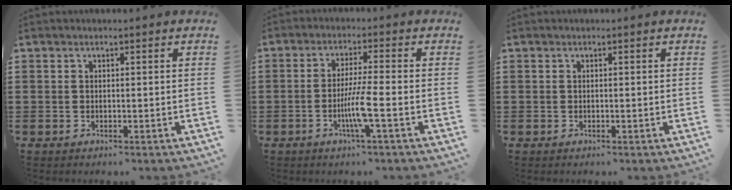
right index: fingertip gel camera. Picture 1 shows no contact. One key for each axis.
{"total": 5.6, "fx": -1.9, "fy": -0.3, "fz": 5.3, "tx": -0.104, "ty": -0.016, "tz": -0.040}
{"total": 0.0}